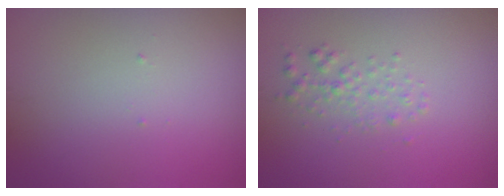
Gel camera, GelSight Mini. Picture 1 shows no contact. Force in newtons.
{"total": 1.5, "press": 1.5, "slide": 0.0}